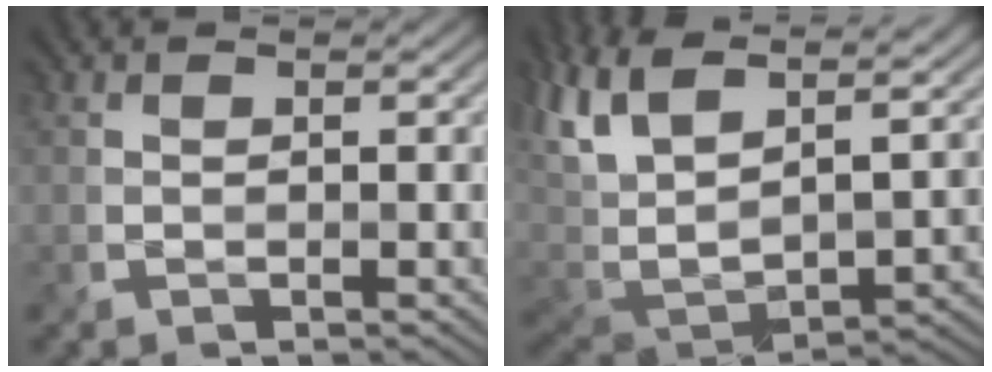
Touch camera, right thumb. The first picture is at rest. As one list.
[{"total": 13.2, "force": [6.5, 5.6, 10.0], "torque": [-0.261, 0.020, 0.118]}]